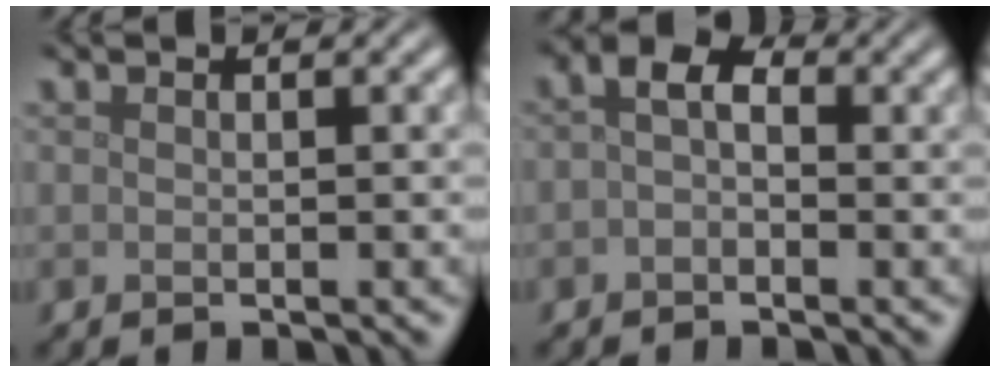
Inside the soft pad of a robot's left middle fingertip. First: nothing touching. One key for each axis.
{"total": 2.8, "fx": 0.3, "fy": 1.7, "fz": 2.1, "tx": -0.038, "ty": 0.009, "tz": -0.007}